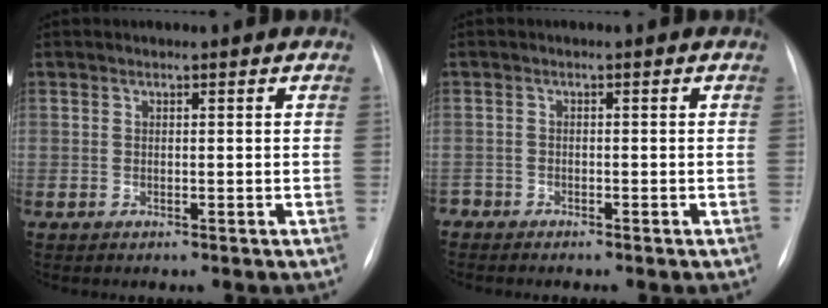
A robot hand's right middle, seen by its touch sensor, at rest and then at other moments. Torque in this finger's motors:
{"motor_torque": [-0.01, 0.01, 0.03, -0.04]}